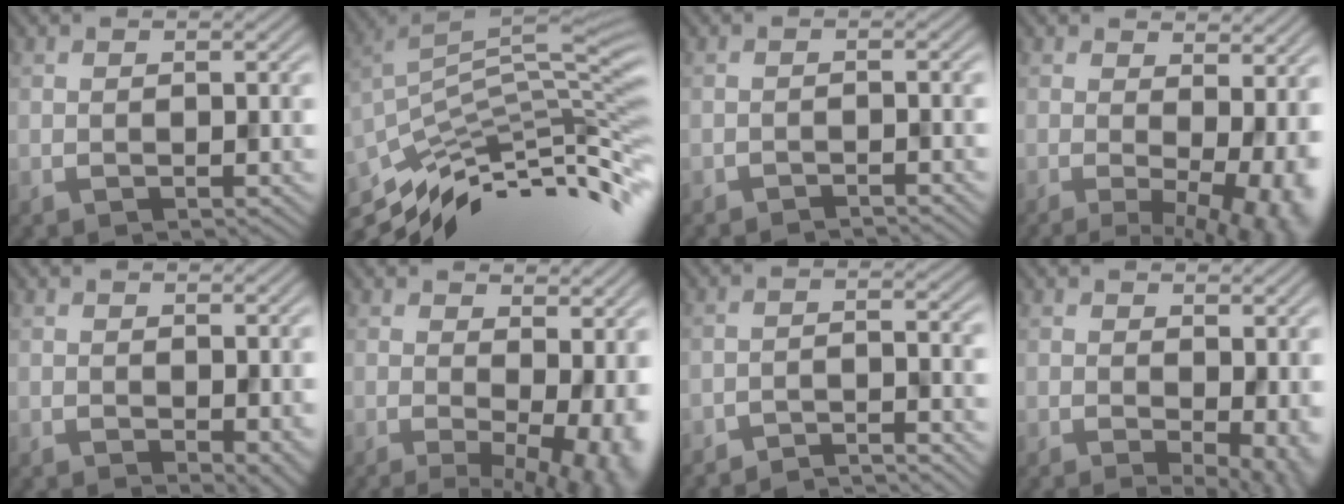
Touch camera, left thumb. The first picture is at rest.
{"total": 10.8, "force": [-7.2, 2.3, 7.7], "torque": [-0.157, 0.008, -0.121]}
{"total": 1.7, "force": [-1.3, -0.3, -1.0], "torque": [0.017, 0.006, -0.027]}
{"total": 7.6, "force": [0.2, 2.9, 7.1], "torque": [-0.074, 0.003, 0.024]}
{"total": 2.5, "force": [-0.3, 1.4, 2.1], "torque": [-0.027, -0.010, 0.013]}
{"total": 8.5, "force": [0.7, 3.8, 7.5], "torque": [-0.083, 0.002, 0.038]}
{"total": 4.3, "force": [-4.2, -0.4, -0.4], "torque": [0.011, 0.014, -0.076]}
{"total": 3.5, "force": [0.4, 1.7, 3.0], "torque": [-0.040, -0.012, 0.022]}